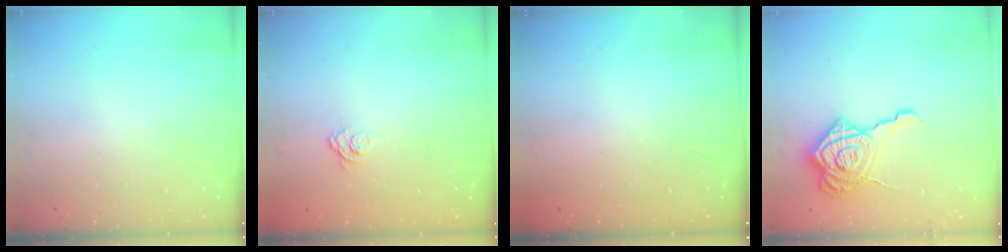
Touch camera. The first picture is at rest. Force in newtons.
{"total": 3.2, "press": 2.9, "slide": 1.3}
{"total": 2.4, "press": 2.3, "slide": 0.8}
{"total": 15.8, "press": 15.8, "slide": 1.2}